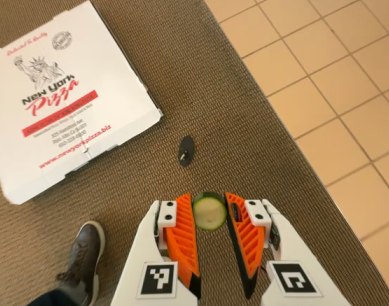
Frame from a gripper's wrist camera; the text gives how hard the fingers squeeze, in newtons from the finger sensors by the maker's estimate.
{"total": 6.9, "left": 6.9, "right": 6.8}